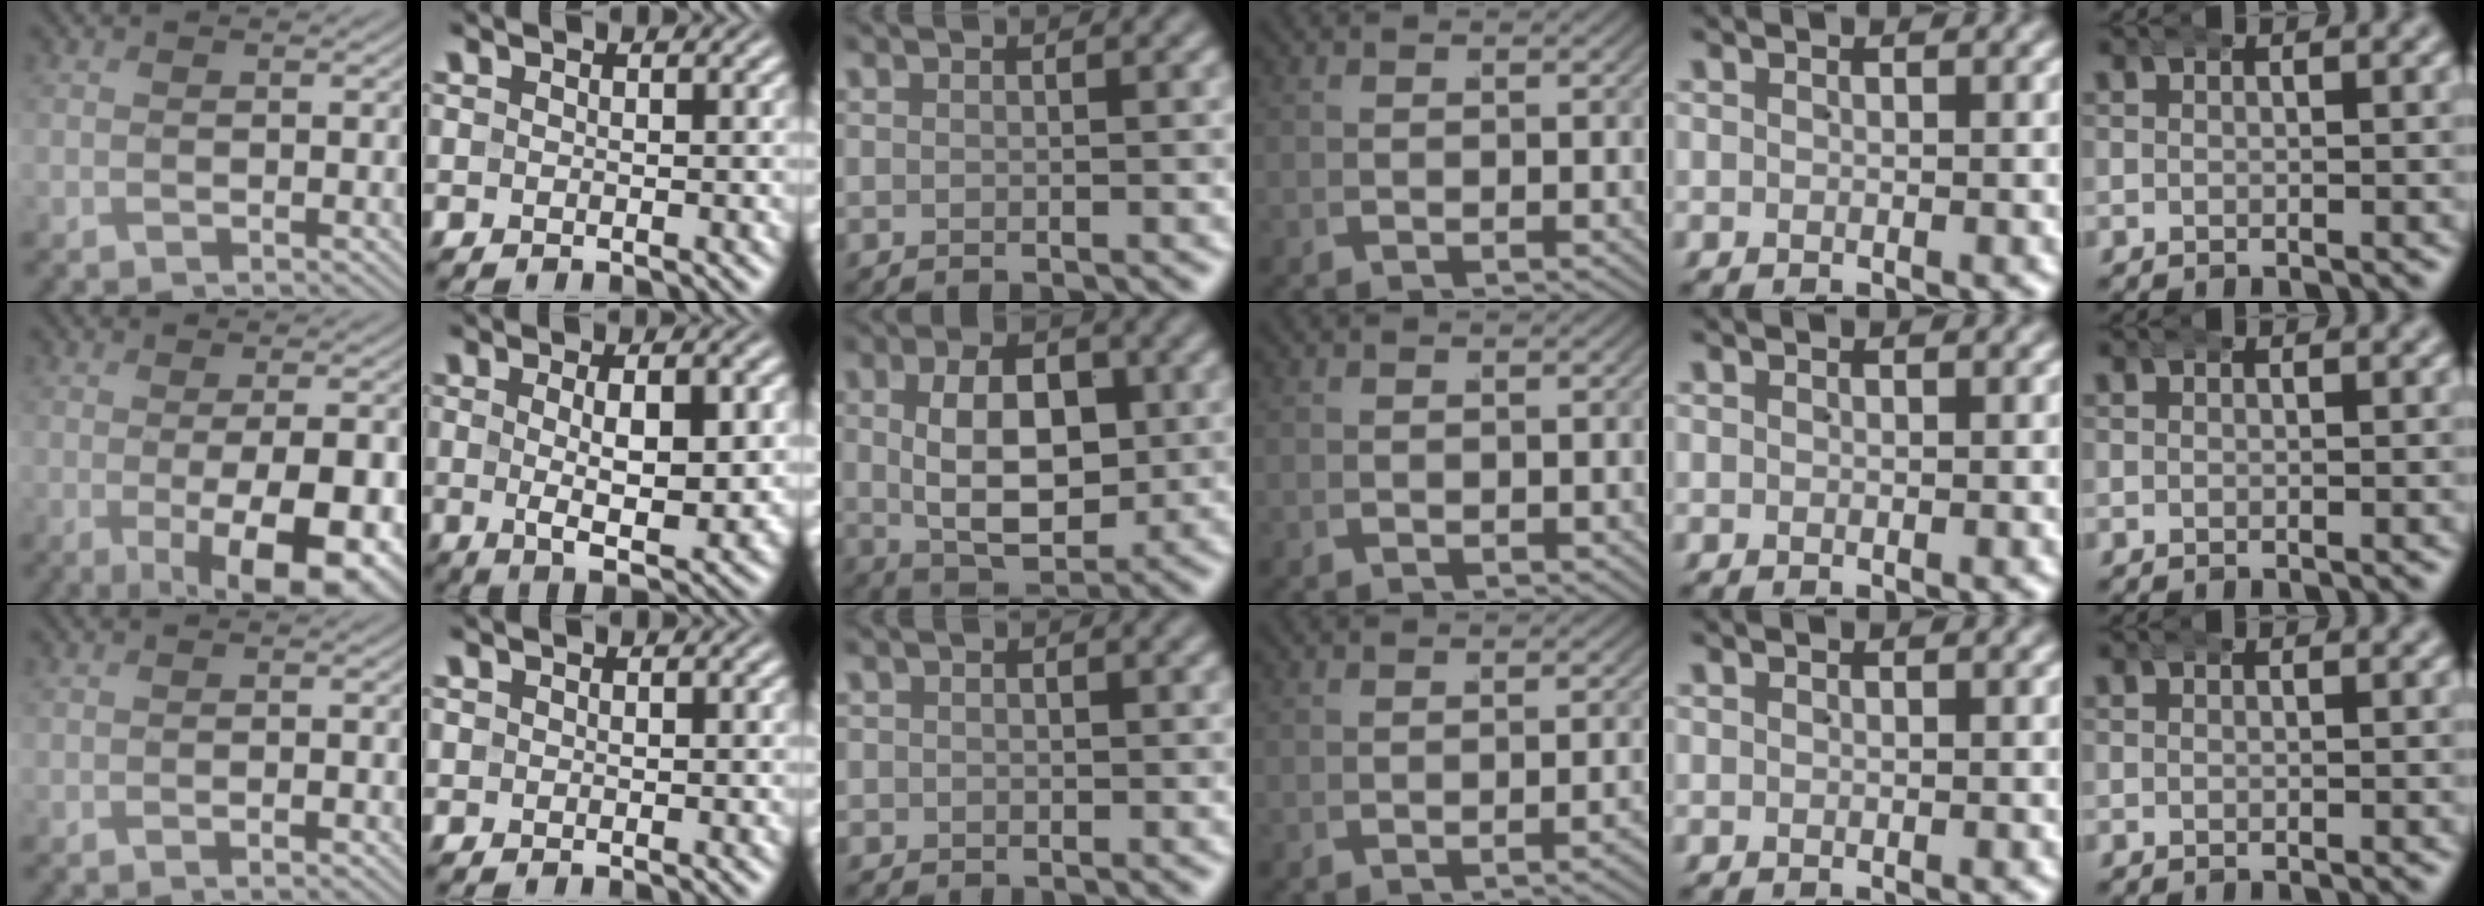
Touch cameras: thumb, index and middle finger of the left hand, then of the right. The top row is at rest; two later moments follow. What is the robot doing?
{"motion": "wrap", "object": "arm wrap"}